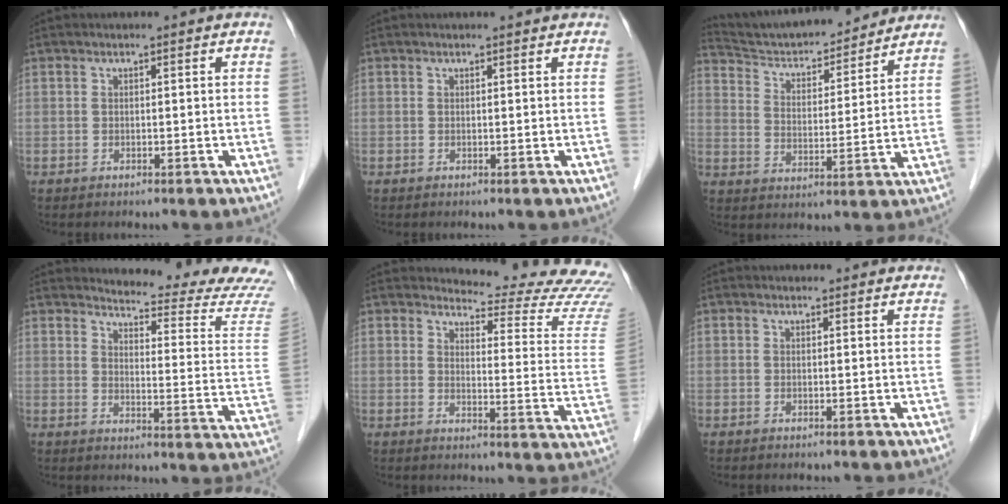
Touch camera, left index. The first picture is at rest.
{"total": 1.5, "force": [1.4, 0.0, 0.4], "torque": [-0.012, 0.008, 0.015]}
{"total": 17.4, "force": [16.4, 2.9, 5.2], "torque": [-0.083, 0.008, 0.252]}
{"total": 16.7, "force": [16.3, -0.8, 3.2], "torque": [-0.045, -0.130, 0.176]}
{"total": 18.5, "force": [18.2, 1.2, 3.3], "torque": [-0.031, -0.141, 0.186]}
{"total": 4.1, "force": [3.9, 1.1, 0.5], "torque": [-0.001, 0.009, 0.033]}